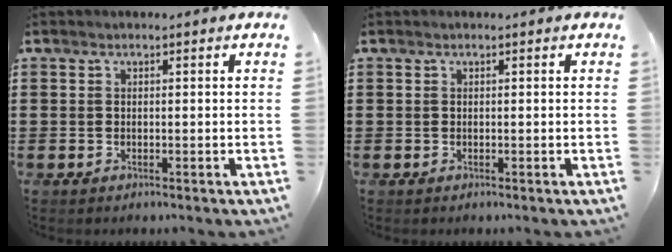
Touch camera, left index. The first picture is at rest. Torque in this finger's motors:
{"motor_torque": [0.62, -0.40, 0.25, 0.15]}